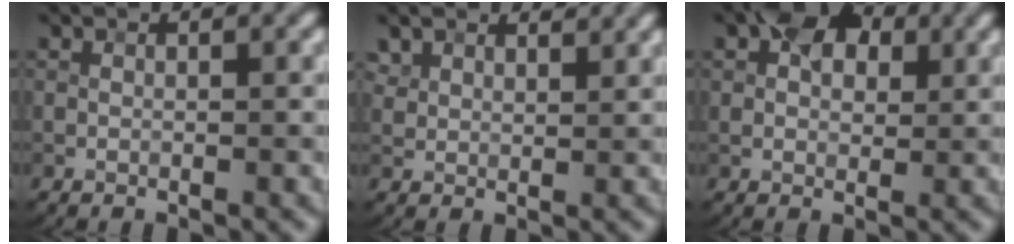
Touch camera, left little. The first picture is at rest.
{"total": 3.7, "force": [3.1, 1.9, 0.9], "torque": [-0.037, -0.009, 0.066]}
{"total": 4.2, "force": [1.5, 2.9, 2.7], "torque": [-0.039, 0.005, 0.020]}